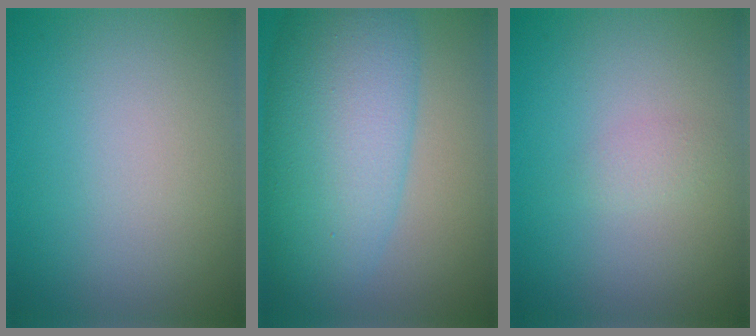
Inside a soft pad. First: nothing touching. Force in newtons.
{"total": 10.3, "press": 10.3, "slide": 0.1}
{"total": 0.8, "press": 0.8, "slide": 0.0}